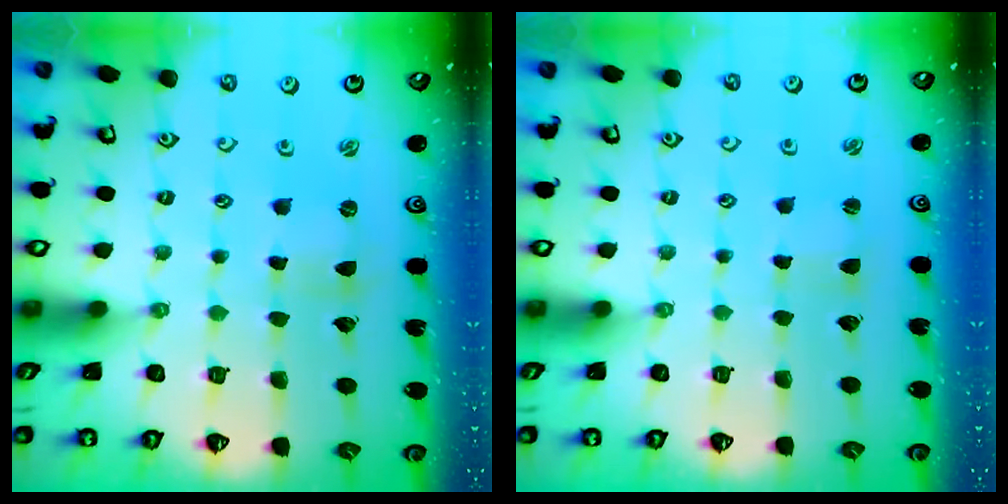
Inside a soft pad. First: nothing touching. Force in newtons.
{"total": 1.5, "press": 1.5, "slide": 0.3}